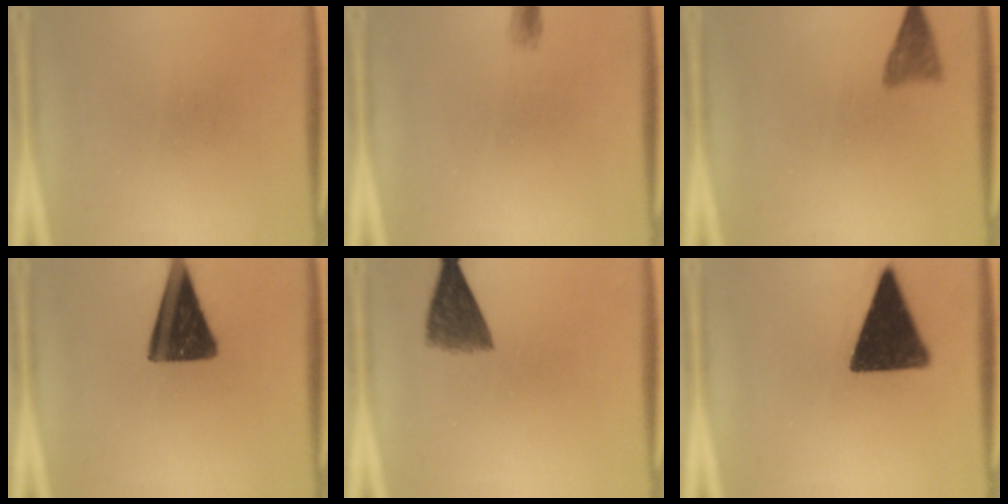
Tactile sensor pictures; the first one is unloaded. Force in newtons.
{"total": 1.4}
{"total": 2.9}
{"total": 14.3}
{"total": 6.0}
{"total": 15.2}